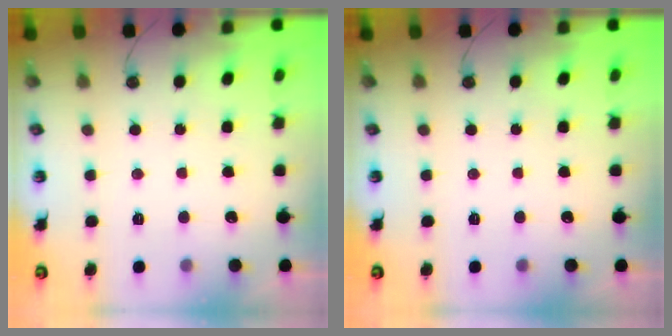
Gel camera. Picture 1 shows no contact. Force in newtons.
{"total": 0.0}